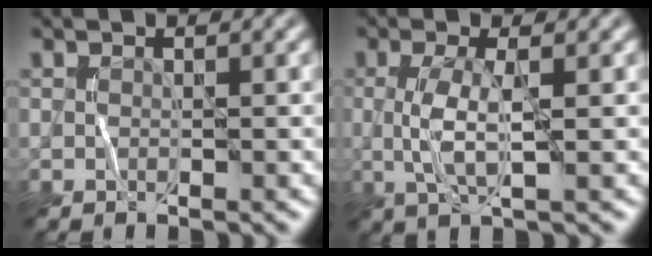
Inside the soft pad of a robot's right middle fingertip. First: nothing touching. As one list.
[{"total": 3.1, "force": [0.0, 0.7, 3.0], "torque": [-0.071, 0.002, -0.001]}]